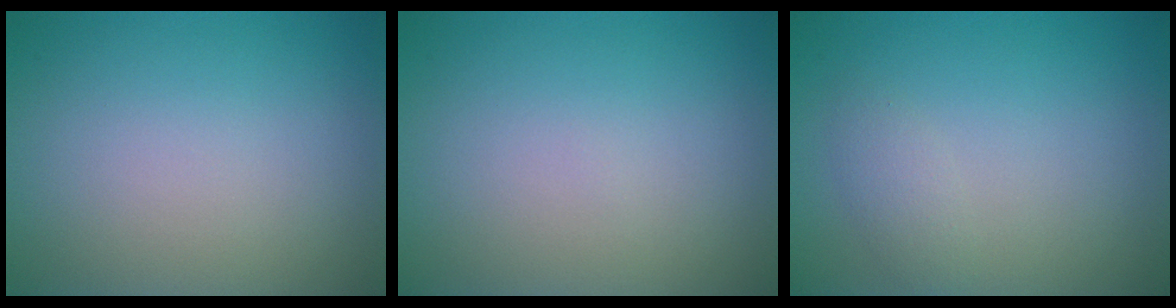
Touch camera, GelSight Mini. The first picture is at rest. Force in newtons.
{"total": 0.0}
{"total": 1.2, "press": 1.2, "slide": 0.0}